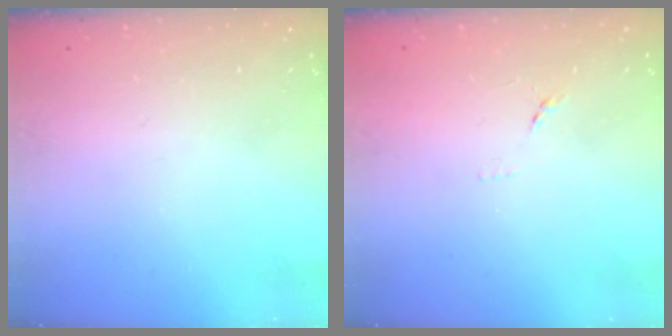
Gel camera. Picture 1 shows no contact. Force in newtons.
{"total": 7.6, "press": 7.6, "slide": 0.7}